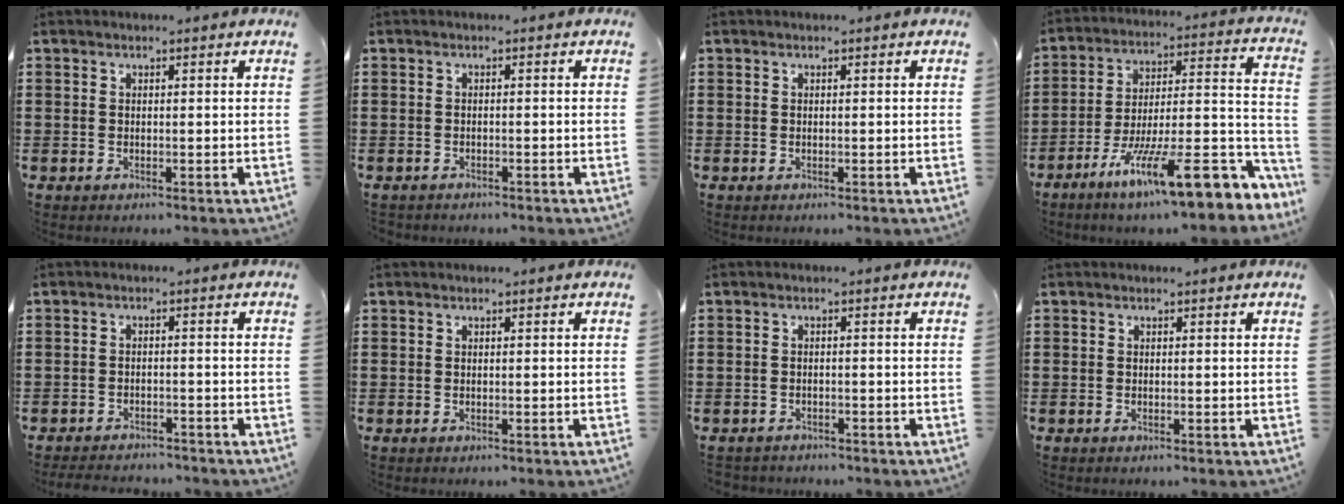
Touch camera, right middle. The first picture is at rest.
{"total": 0.7, "force": [-0.7, 0.1, 0.0], "torque": [-0.002, 0.000, -0.015]}
{"total": 0.0}
{"total": 14.6, "force": [-9.1, 2.8, 11.1], "torque": [-0.160, 0.007, -0.156]}
{"total": 2.7, "force": [-2.7, 0.3, 0.2], "torque": [-0.010, -0.003, -0.056]}
{"total": 0.0}
{"total": 1.3, "force": [-1.3, 0.1, -0.1], "torque": [-0.003, 0.000, -0.029]}
{"total": 0.0}